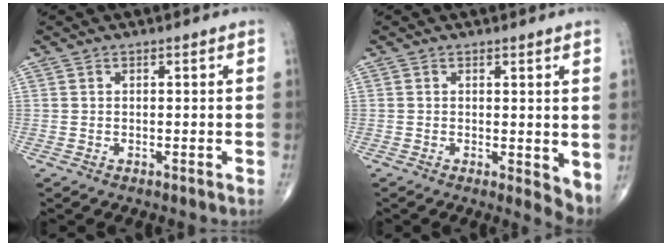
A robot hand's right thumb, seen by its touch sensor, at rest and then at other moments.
{"total": 4.0, "force": [0.3, 1.5, 3.7], "torque": [-0.048, -0.013, 0.005]}